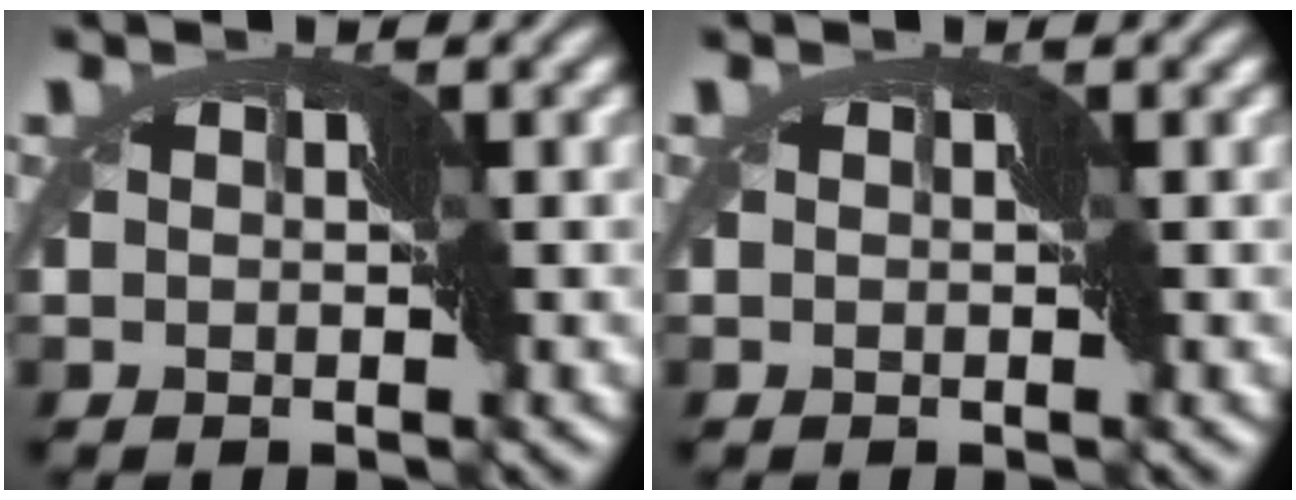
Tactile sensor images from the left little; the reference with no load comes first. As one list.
[{"total": 0.0}]